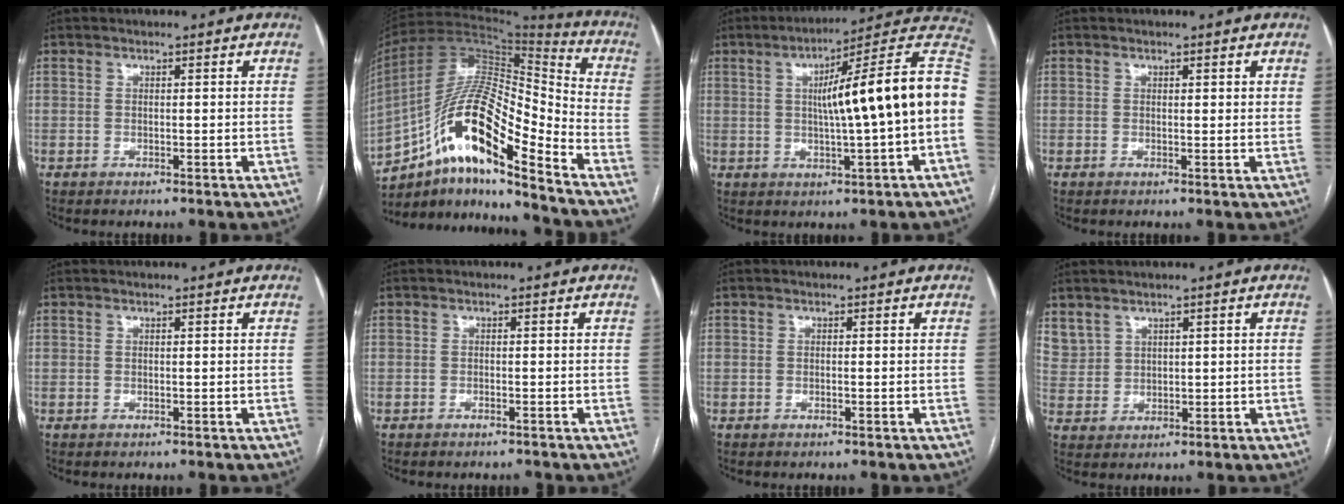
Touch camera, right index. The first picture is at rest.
{"total": 19.1, "force": [-10.4, 3.7, 15.5], "torque": [-0.301, 0.017, -0.179]}
{"total": 17.8, "force": [0.9, -0.1, 17.8], "torque": [-0.232, 0.035, 0.006]}
{"total": 1.0, "force": [0.6, 0.3, 0.7], "torque": [-0.012, -0.002, 0.007]}
{"total": 0.0}
{"total": 0.7, "force": [-0.7, 0.2, 0.1], "torque": [-0.009, -0.001, -0.007]}
{"total": 0.0}
{"total": 4.5, "force": [3.3, 2.9, 0.8], "torque": [-0.020, 0.007, 0.080]}